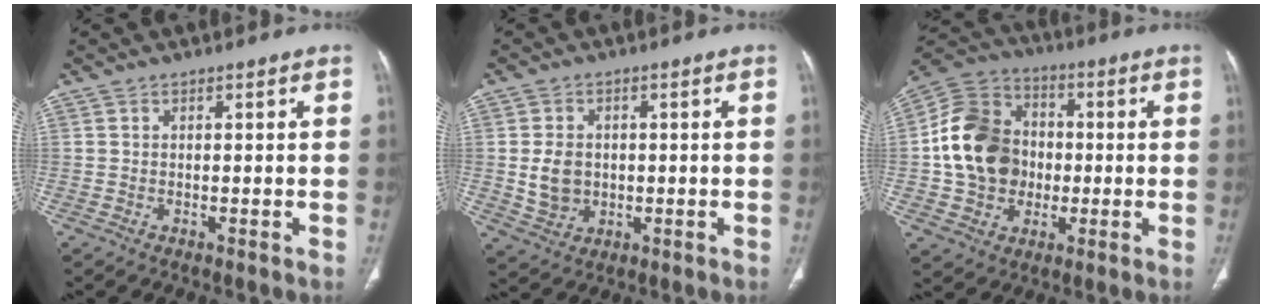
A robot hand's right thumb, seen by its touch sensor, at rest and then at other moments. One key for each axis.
{"total": 6.2, "fx": 0.0, "fy": 5.1, "fz": 3.5, "tx": -0.048, "ty": 0.000, "tz": 0.011}
{"total": 16.7, "fx": -0.5, "fy": 13.8, "fz": 9.5, "tx": -0.150, "ty": 0.025, "tz": -0.013}